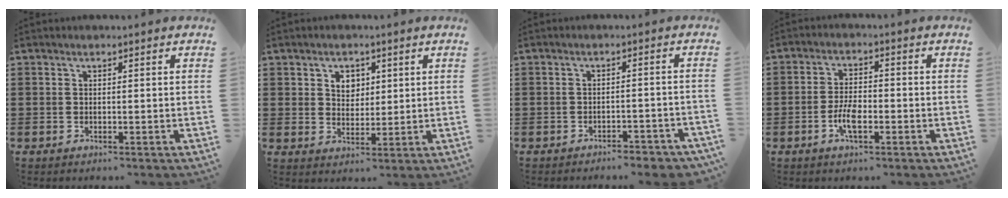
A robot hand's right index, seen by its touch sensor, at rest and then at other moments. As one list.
[{"total": 3.4, "force": [1.4, 2.7, 1.4], "torque": [-0.038, 0.012, 0.023]}, {"total": 2.5, "force": [-2.4, 0.2, 0.6], "torque": [-0.015, 0.002, -0.051]}, {"total": 4.3, "force": [-1.6, 1.7, 3.7], "torque": [-0.076, 0.003, -0.031]}]